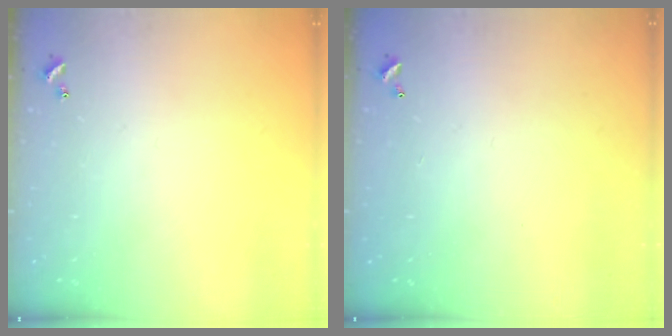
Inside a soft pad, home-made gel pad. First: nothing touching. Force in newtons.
{"total": 2.9, "press": 2.9, "slide": 0.1}